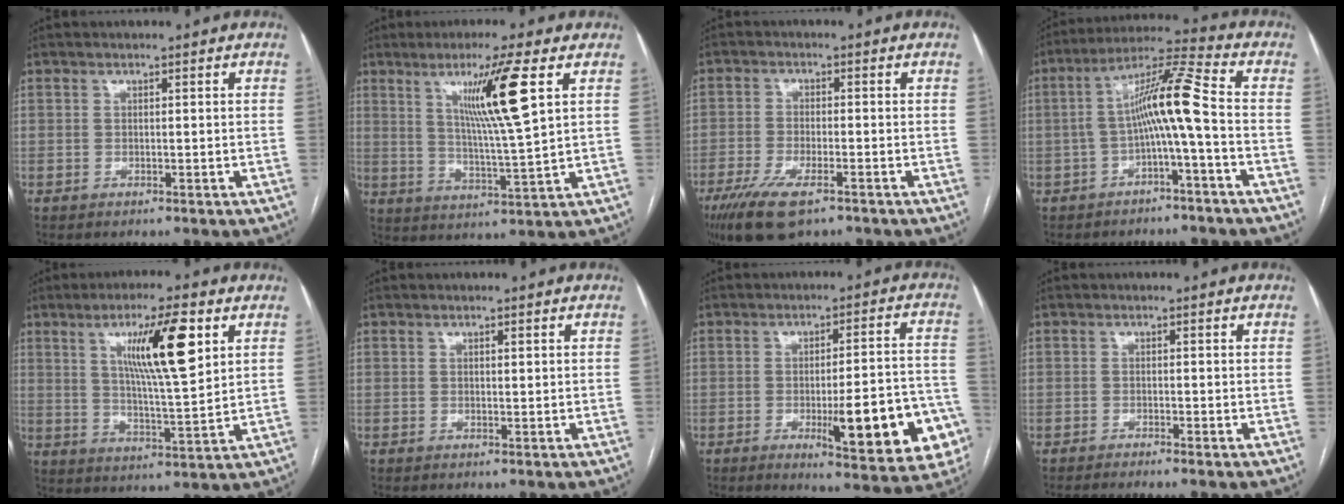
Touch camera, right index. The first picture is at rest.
{"total": 10.9, "force": [4.4, -1.2, 9.9], "torque": [-0.173, -0.009, 0.080]}
{"total": 9.3, "force": [-6.1, 2.7, 6.6], "torque": [-0.121, -0.018, -0.103]}
{"total": 9.6, "force": [-1.7, -0.5, 9.5], "torque": [-0.162, 0.032, -0.033]}
{"total": 12.3, "force": [4.8, 1.1, 11.2], "torque": [-0.191, 0.001, 0.083]}
{"total": 0.6, "force": [0.3, 0.1, 0.5], "torque": [-0.010, 0.000, 0.005]}
{"total": 16.5, "force": [-5.6, 3.3, 15.2], "torque": [-0.134, 0.015, -0.057]}
{"total": 2.6, "force": [-2.1, -0.5, 1.3], "torque": [-0.016, 0.000, -0.035]}